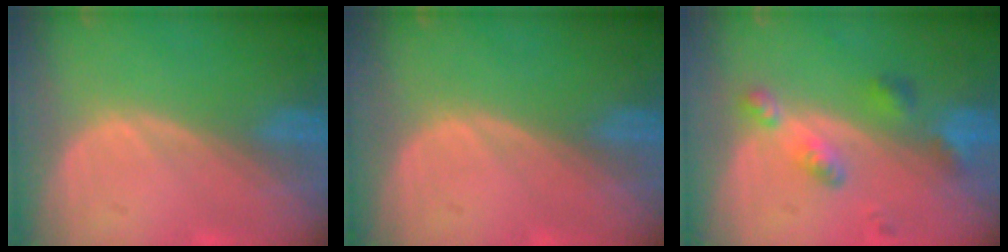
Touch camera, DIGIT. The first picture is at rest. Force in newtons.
{"total": 0.0}
{"total": 5.6, "press": 4.9, "slide": 2.7}